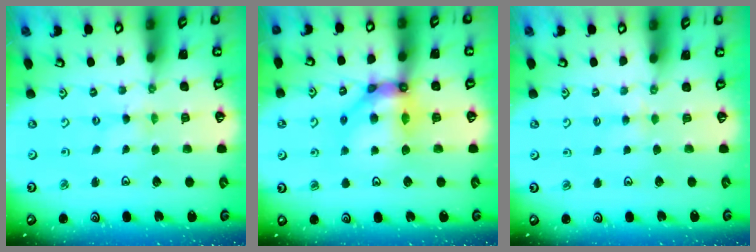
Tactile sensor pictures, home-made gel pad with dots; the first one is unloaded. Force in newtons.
{"total": 12.3, "press": 12.3, "slide": 1.2}
{"total": 2.3, "press": 2.3, "slide": 0.4}